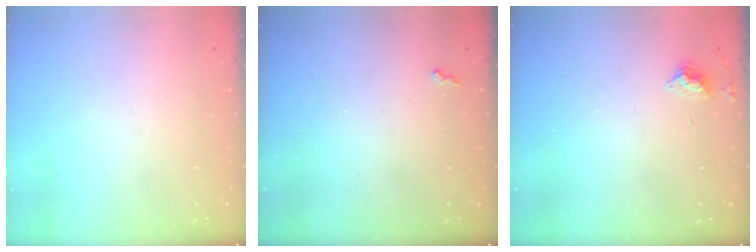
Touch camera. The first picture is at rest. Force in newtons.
{"total": 1.9, "press": 1.9, "slide": 0.5}
{"total": 3.9, "press": 3.8, "slide": 0.6}